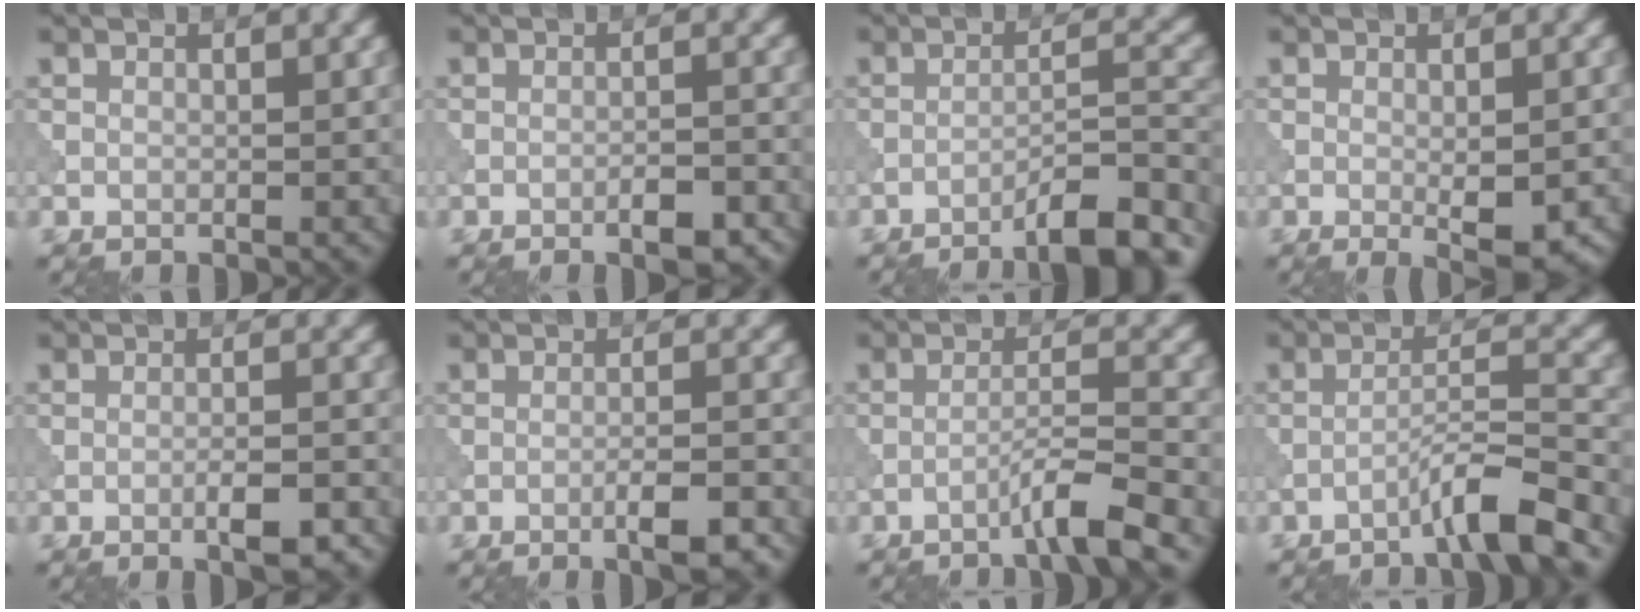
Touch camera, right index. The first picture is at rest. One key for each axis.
{"total": 3.1, "fx": -1.8, "fy": 0.7, "fz": 2.3, "tx": -0.039, "ty": 0.005, "tz": -0.030}
{"total": 7.7, "fx": -6.0, "fy": 1.3, "fz": 4.5, "tx": -0.058, "ty": 0.018, "tz": -0.093}
{"total": 3.9, "fx": -1.1, "fy": 1.1, "fz": 3.6, "tx": -0.056, "ty": -0.009, "tz": -0.010}
{"total": 3.7, "fx": -2.0, "fy": 0.6, "fz": 3.1, "tx": -0.052, "ty": 0.005, "tz": -0.032}
{"total": 3.9, "fx": -2.2, "fy": 0.6, "fz": 3.2, "tx": -0.052, "ty": 0.007, "tz": -0.036}
{"total": 4.0, "fx": -2.6, "fy": 0.0, "fz": 3.1, "tx": -0.047, "ty": 0.016, "tz": -0.059}
{"total": 4.6, "fx": -3.2, "fy": 0.1, "fz": 3.3, "tx": -0.053, "ty": 0.020, "tz": -0.069}